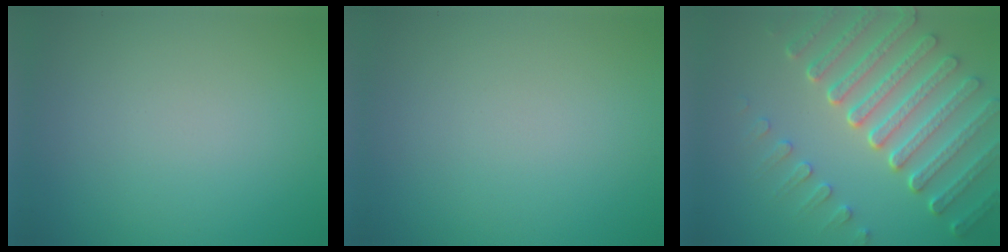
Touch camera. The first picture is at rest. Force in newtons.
{"total": 0.0}
{"total": 7.4, "press": 5.5, "slide": 4.9}